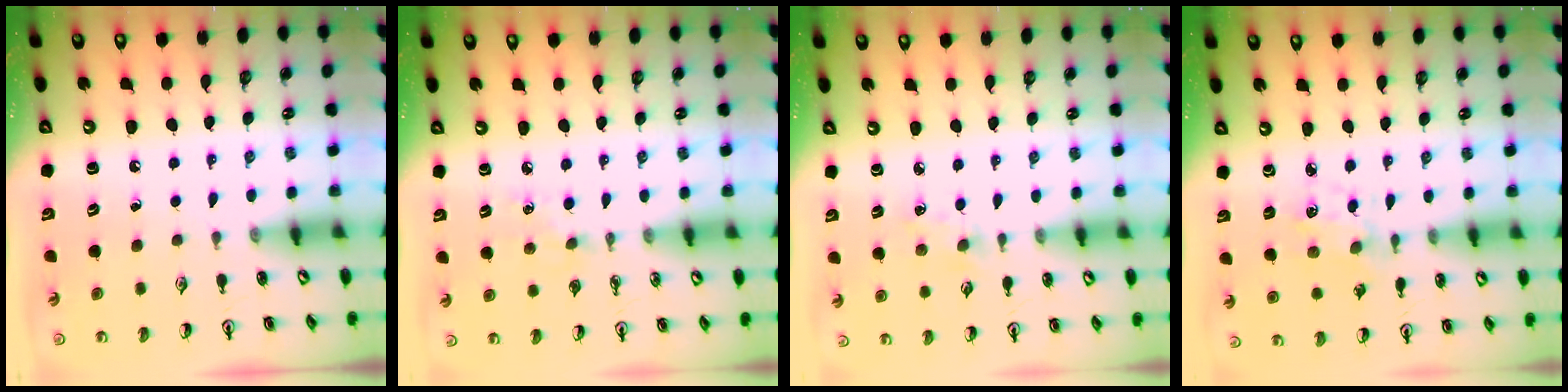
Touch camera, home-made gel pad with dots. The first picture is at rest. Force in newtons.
{"total": 4.1, "press": 4.0, "slide": 0.6}
{"total": 2.6, "press": 2.5, "slide": 0.5}
{"total": 1.5, "press": 1.4, "slide": 0.4}